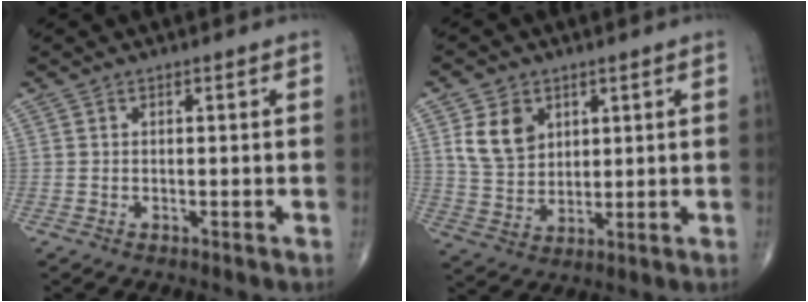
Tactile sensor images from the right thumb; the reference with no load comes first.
{"total": 8.6, "force": [3.4, 6.4, 4.6], "torque": [-0.064, -0.018, 0.074]}